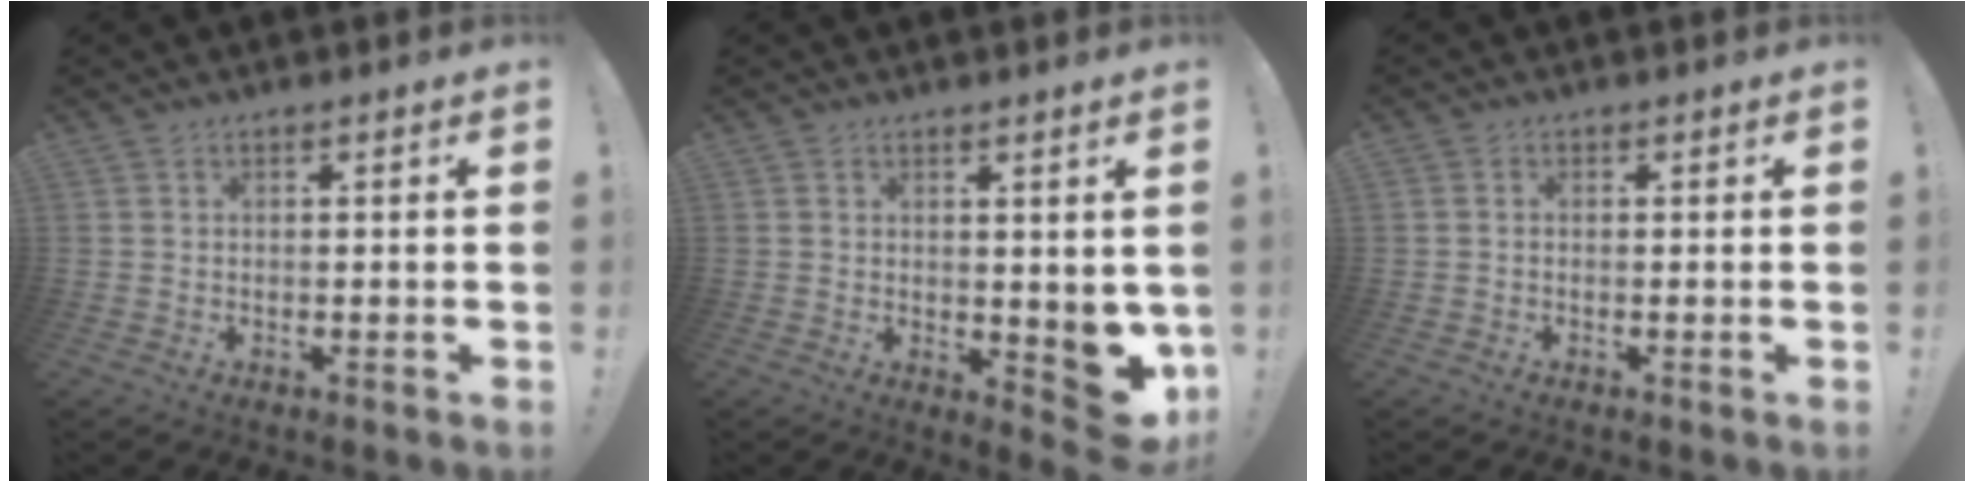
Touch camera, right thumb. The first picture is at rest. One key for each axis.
{"total": 6.7, "fx": -0.1, "fy": 4.2, "fz": 5.2, "tx": -0.041, "ty": -0.011, "tz": 0.012}
{"total": 0.6, "fx": -0.2, "fy": 0.5, "fz": 0.2, "tx": -0.005, "ty": 0.003, "tz": -0.003}